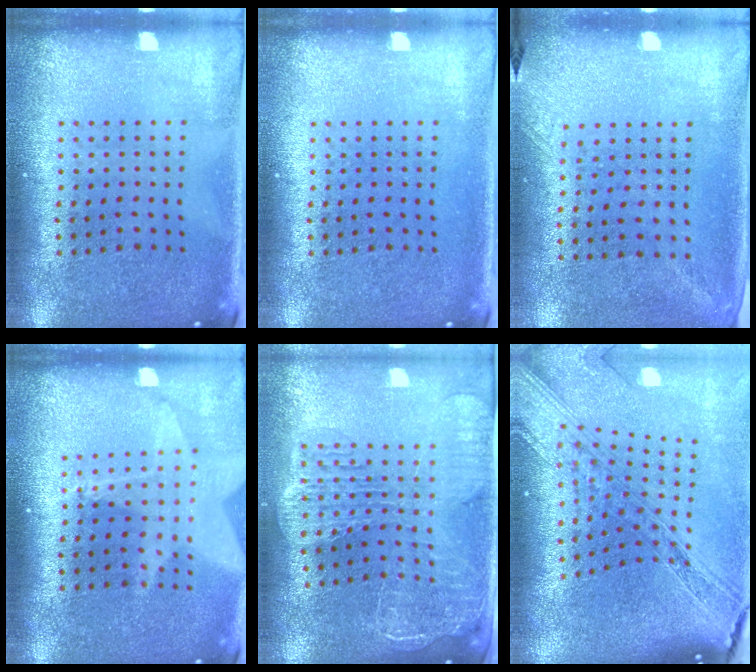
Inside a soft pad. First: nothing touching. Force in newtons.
{"total": 0.0}
{"total": 1.3, "press": 1.0, "slide": 0.9}
{"total": 2.0, "press": 1.5, "slide": 1.3}
{"total": 2.7, "press": 2.3, "slide": 1.4}
{"total": 3.5, "press": 2.6, "slide": 2.3}